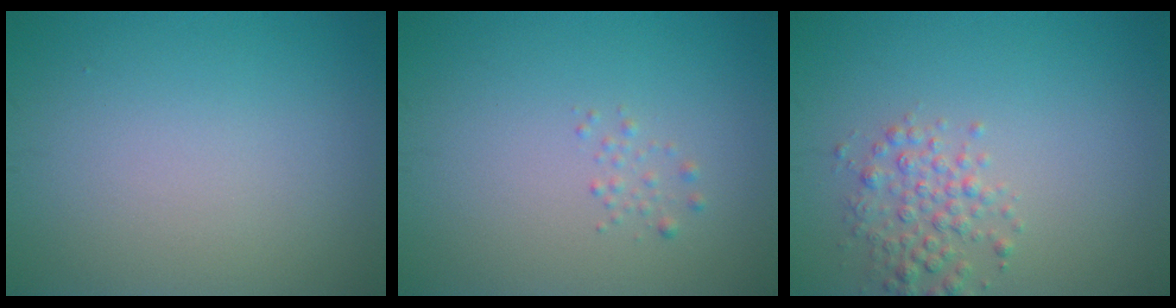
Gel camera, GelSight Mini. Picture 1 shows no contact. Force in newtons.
{"total": 0.8, "press": 0.8, "slide": 0.0}
{"total": 2.7, "press": 2.7, "slide": 0.1}